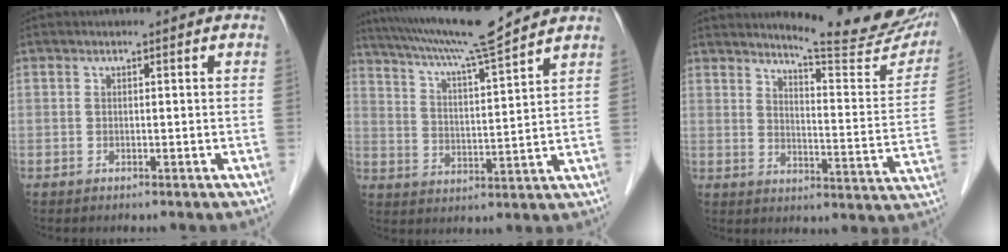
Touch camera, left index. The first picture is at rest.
{"total": 13.4, "force": [11.9, -1.1, 6.1], "torque": [-0.118, 0.014, 0.195]}
{"total": 18.7, "force": [17.0, 1.5, 7.8], "torque": [-0.099, -0.085, 0.202]}